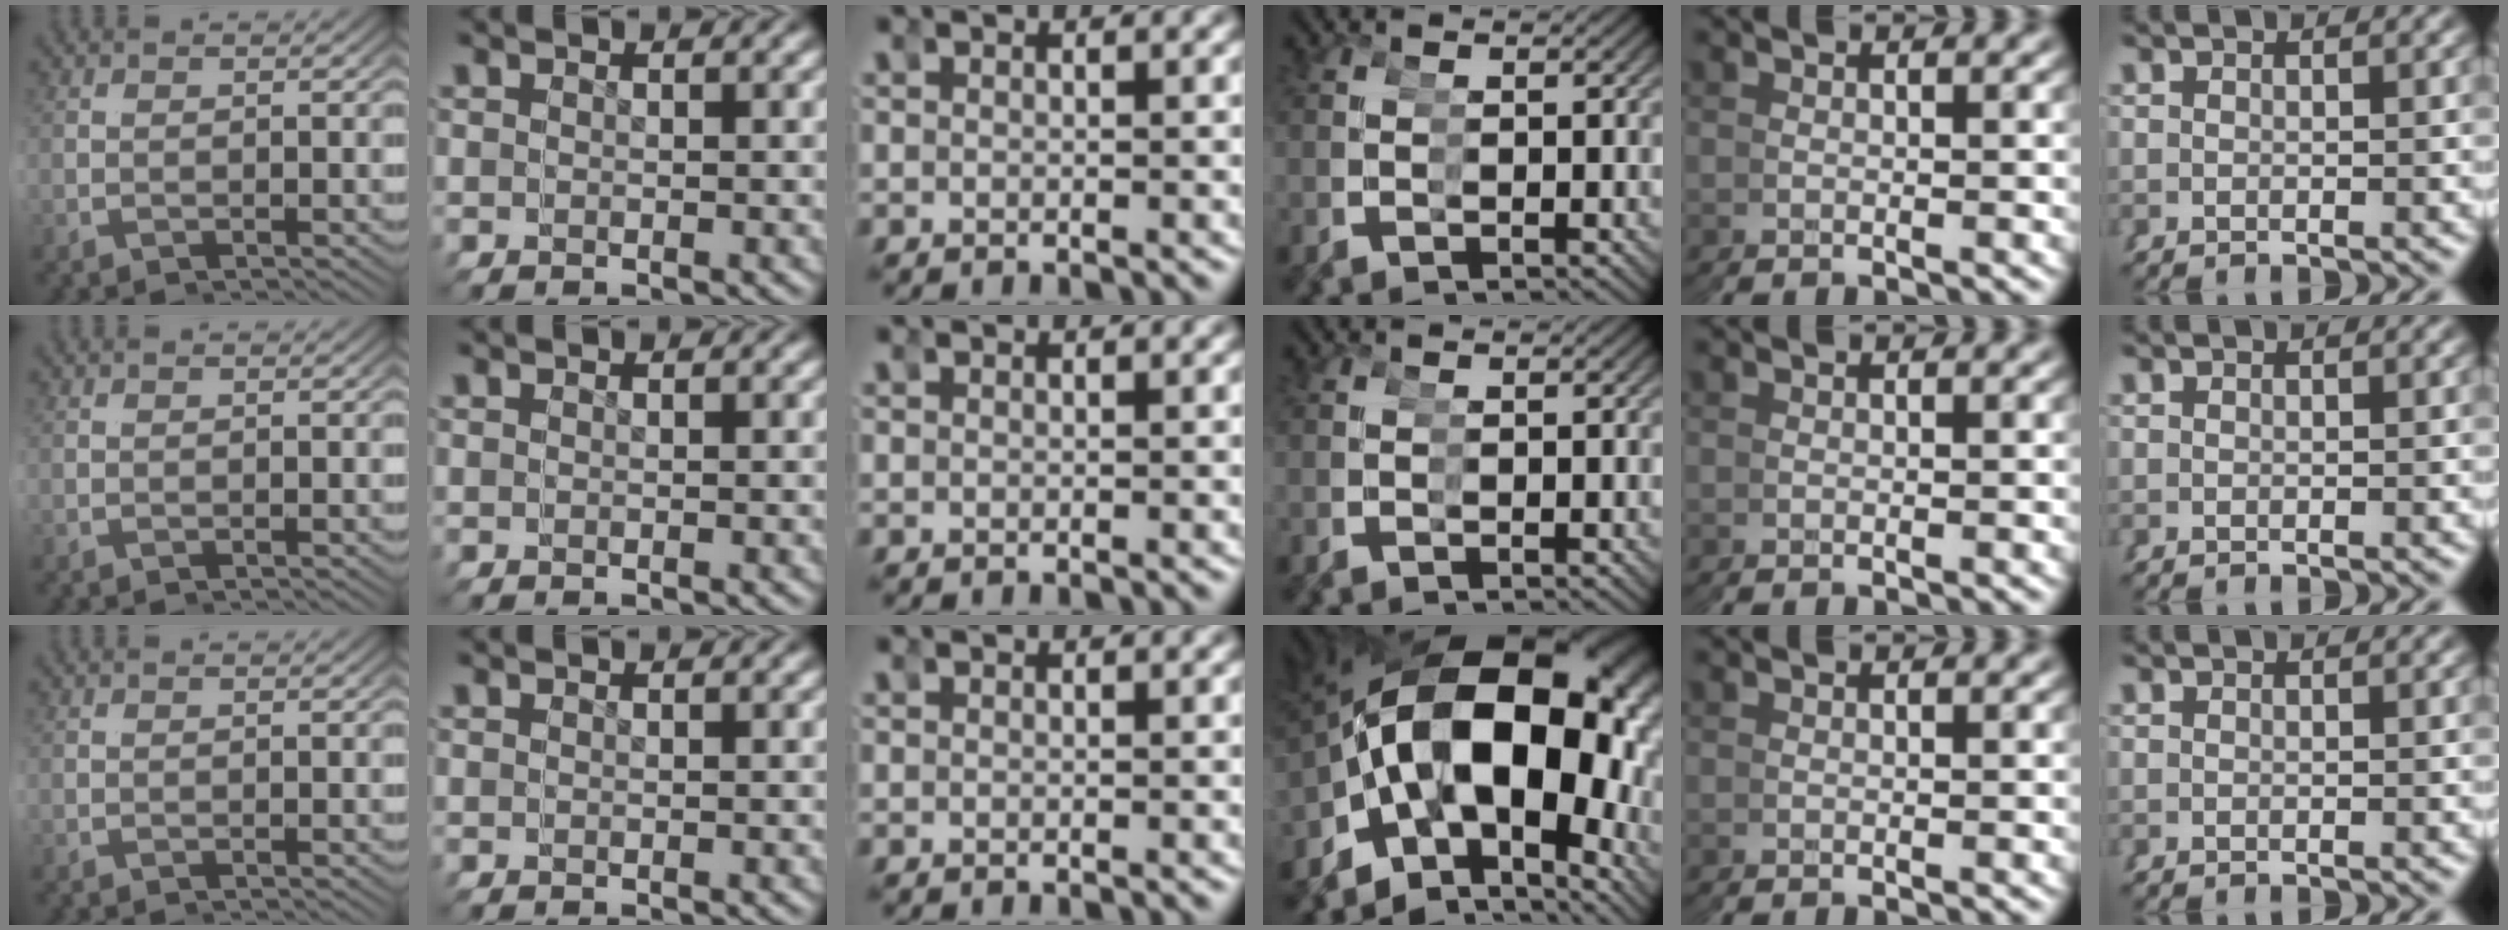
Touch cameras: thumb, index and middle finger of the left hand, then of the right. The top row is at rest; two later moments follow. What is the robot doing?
{"motion": "grasp_and_lifting", "object": "tape"}